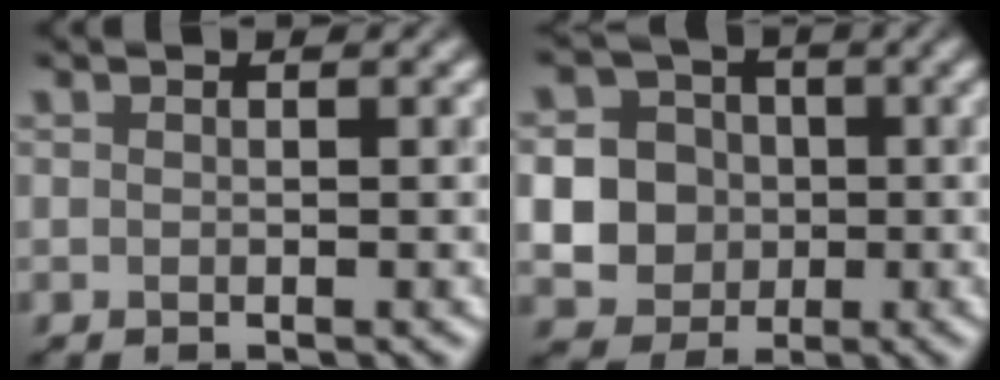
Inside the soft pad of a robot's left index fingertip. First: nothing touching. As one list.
[{"total": 9.4, "force": [-1.0, 9.0, 2.5], "torque": [-0.080, -0.003, -0.033]}]